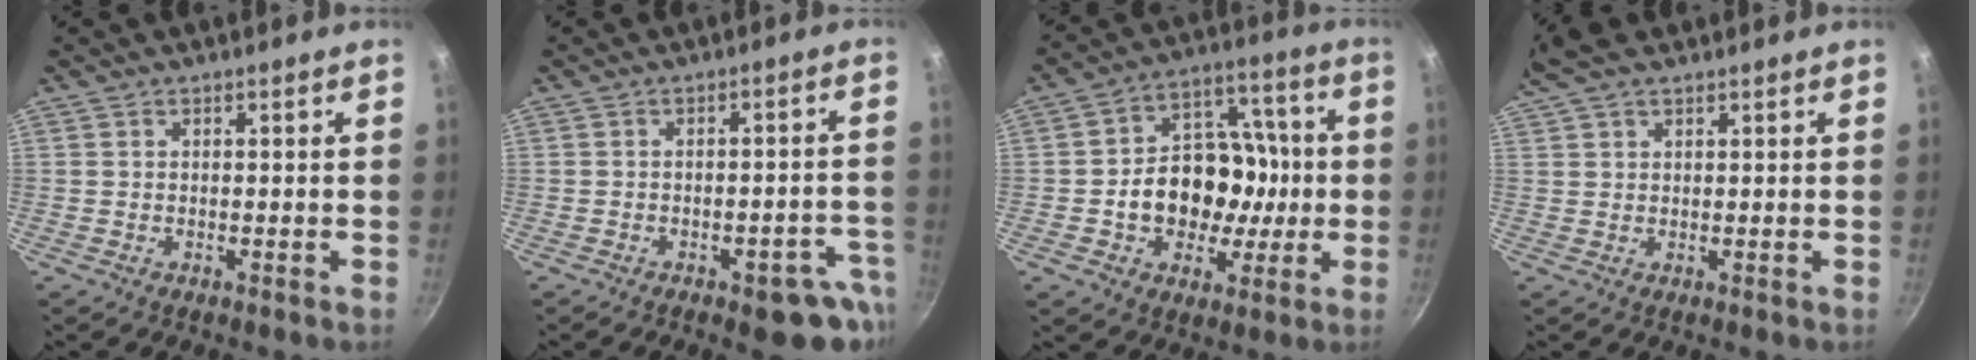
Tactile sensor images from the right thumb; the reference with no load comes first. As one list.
[{"total": 8.8, "force": [-4.8, 3.8, 6.4], "torque": [-0.028, 0.038, -0.052]}, {"total": 16.9, "force": [-2.0, 13.1, 10.5], "torque": [-0.128, 0.042, -0.032]}, {"total": 6.1, "force": [4.1, 2.6, 3.7], "torque": [-0.071, 0.015, 0.076]}]